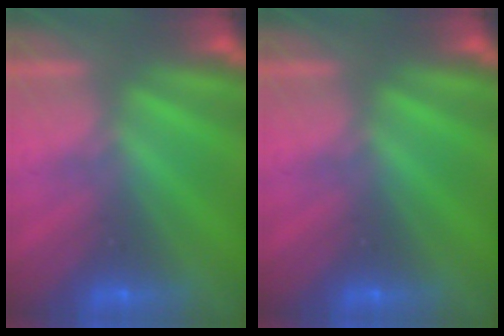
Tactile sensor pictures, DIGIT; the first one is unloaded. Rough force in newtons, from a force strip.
{"total": 0.0}